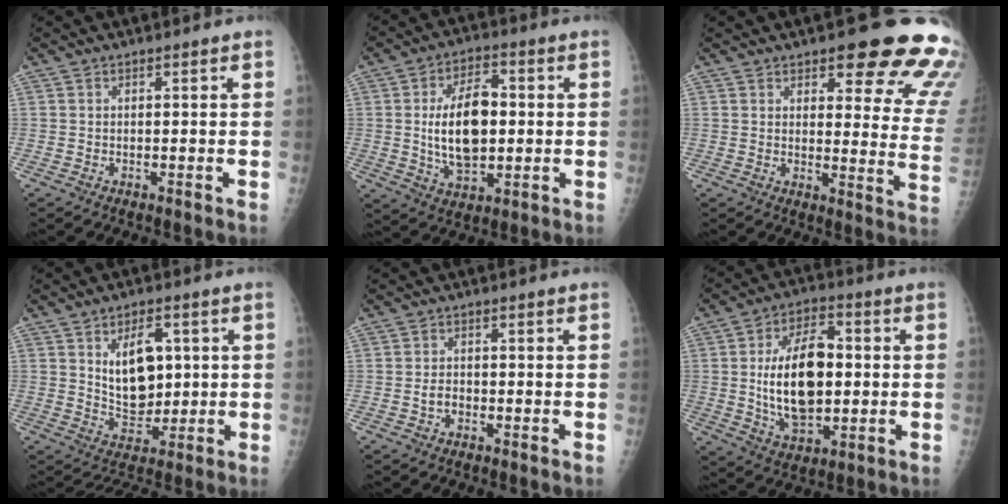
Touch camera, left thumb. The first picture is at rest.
{"total": 13.8, "force": [0.2, 7.9, 11.4], "torque": [-0.175, 0.003, 0.010]}
{"total": 19.5, "force": [12.5, 6.0, 13.7], "torque": [-0.118, -0.058, 0.140]}
{"total": 7.5, "force": [1.3, 5.0, 5.5], "torque": [-0.053, -0.008, 0.030]}
{"total": 2.0, "force": [-0.7, 1.5, 1.2], "torque": [-0.015, 0.009, -0.013]}
{"total": 16.3, "force": [0.1, 9.2, 13.4], "torque": [-0.208, 0.005, 0.006]}